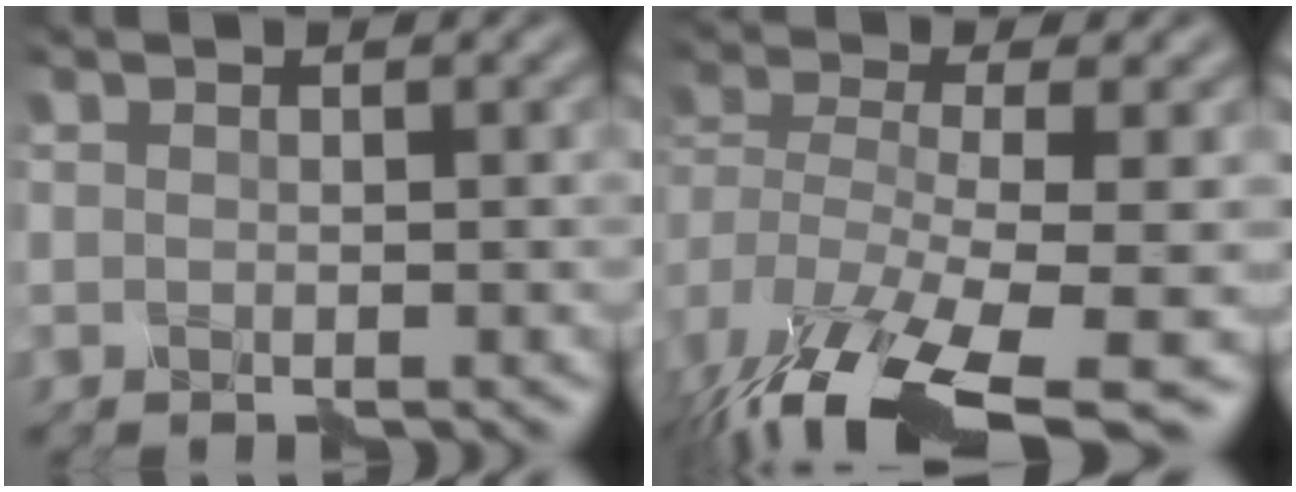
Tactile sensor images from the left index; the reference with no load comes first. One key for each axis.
{"total": 14.5, "fx": -8.5, "fy": 5.5, "fz": 10.4, "tx": -0.244, "ty": -0.042, "tz": -0.095}